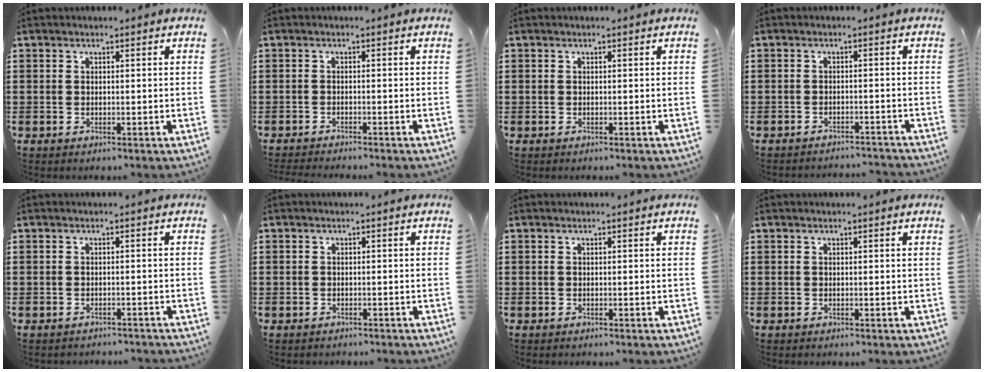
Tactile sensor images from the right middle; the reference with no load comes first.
{"total": 1.1, "force": [-1.1, -0.1, 0.1], "torque": [-0.003, 0.000, -0.022]}
{"total": 0.0}
{"total": 2.1, "force": [-2.1, 0.0, -0.1], "torque": [-0.004, 0.000, -0.047]}
{"total": 0.9, "force": [-0.9, 0.1, 0.1], "torque": [-0.004, 0.001, -0.020]}
{"total": 0.8, "force": [-0.7, 0.4, -0.1], "torque": [-0.001, 0.003, -0.015]}
{"total": 0.0}
{"total": 0.0}